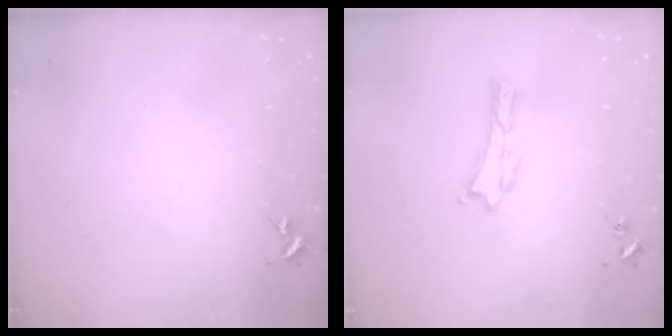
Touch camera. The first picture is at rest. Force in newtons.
{"total": 0.0}